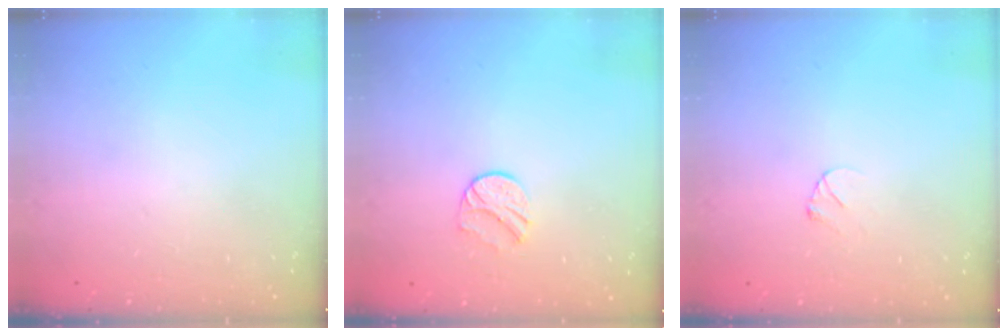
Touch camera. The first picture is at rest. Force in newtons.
{"total": 6.4, "press": 6.4, "slide": 0.7}
{"total": 3.2, "press": 3.2, "slide": 0.3}